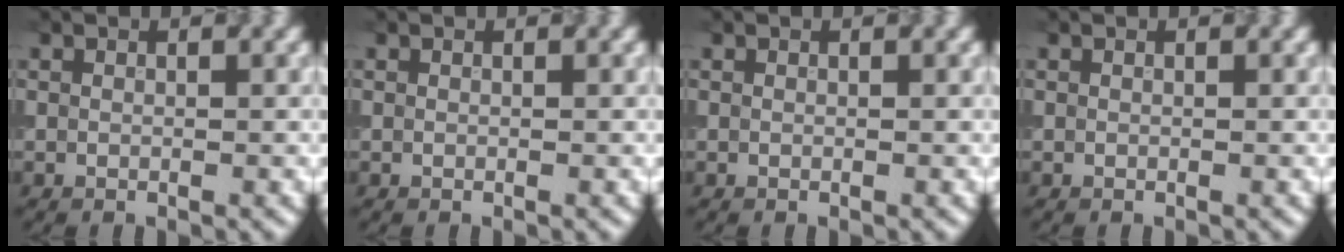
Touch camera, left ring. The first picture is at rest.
{"total": 0.0}
{"total": 0.0}
{"total": 0.0}